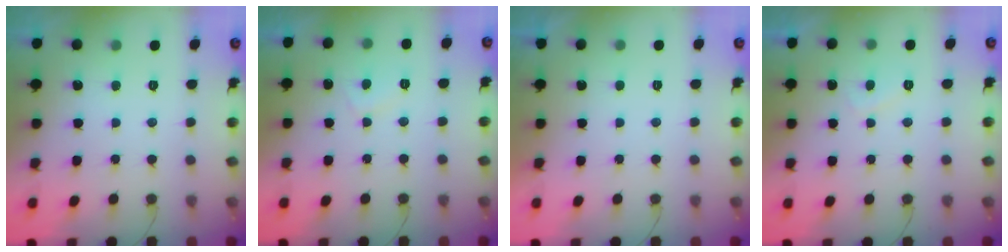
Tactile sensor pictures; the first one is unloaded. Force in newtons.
{"total": 2.6, "press": 2.5, "slide": 0.8}
{"total": 2.1, "press": 2.1, "slide": 0.4}
{"total": 2.1, "press": 2.0, "slide": 0.8}